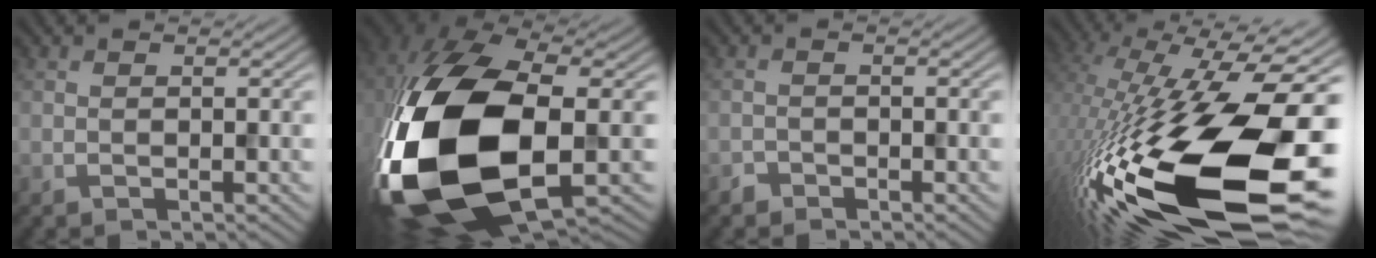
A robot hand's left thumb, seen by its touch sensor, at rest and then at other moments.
{"total": 21.1, "force": [-4.4, 12.0, 16.8], "torque": [-0.427, -0.086, -0.034]}
{"total": 1.1, "force": [-1.0, 0.4, -0.5], "torque": [0.010, -0.003, -0.017]}
{"total": 21.3, "force": [-7.2, 8.4, 18.2], "torque": [-0.348, -0.028, -0.111]}